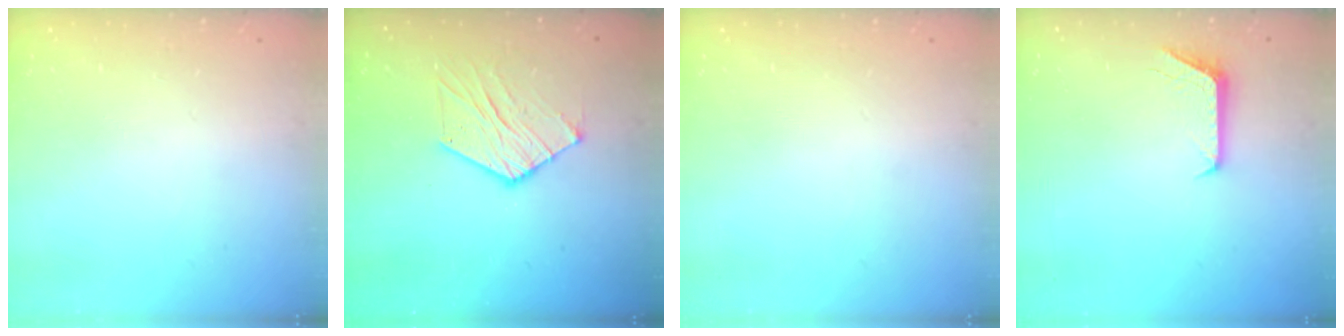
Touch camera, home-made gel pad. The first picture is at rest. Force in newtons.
{"total": 9.6, "press": 9.6, "slide": 0.5}
{"total": 0.0}
{"total": 6.4, "press": 6.4, "slide": 0.5}